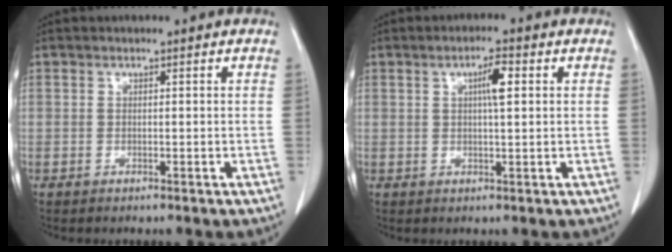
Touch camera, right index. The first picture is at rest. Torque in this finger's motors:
{"motor_torque": [0.08, 0.06, 0.10, 0.04]}